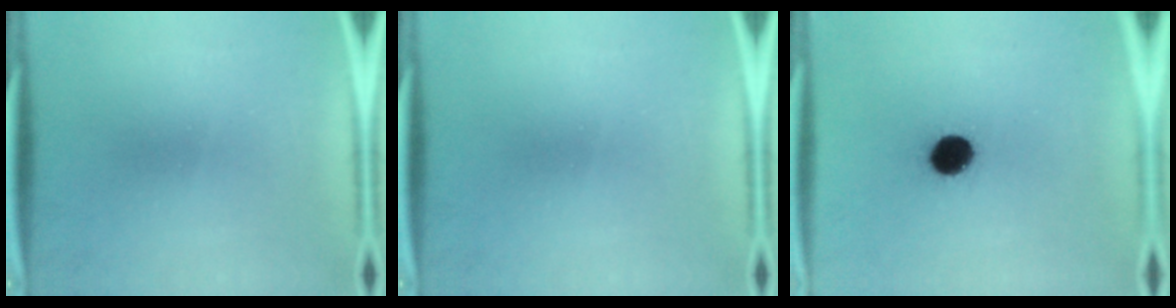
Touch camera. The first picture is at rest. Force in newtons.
{"total": 0.0}
{"total": 9.1}